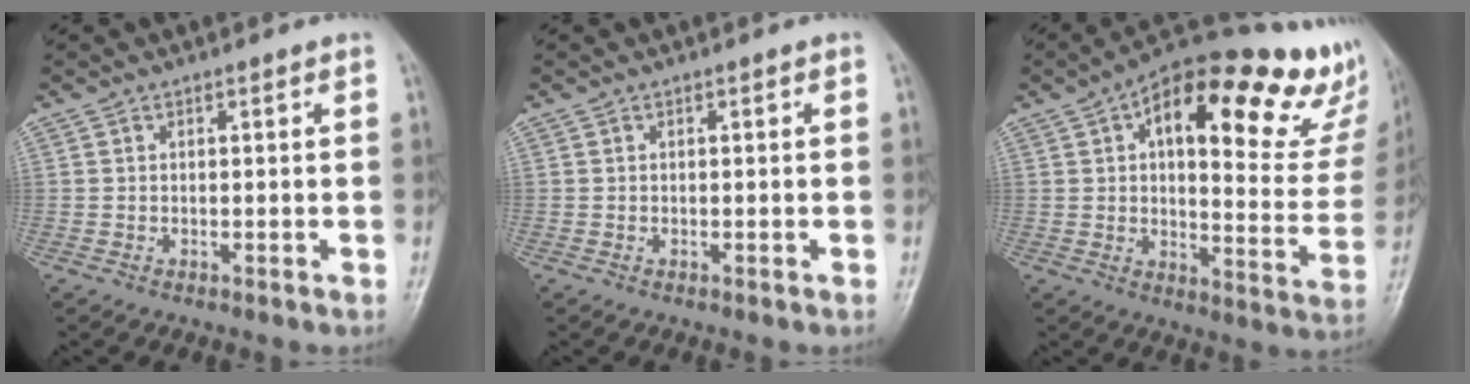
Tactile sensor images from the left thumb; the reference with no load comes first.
{"total": 0.0}
{"total": 30.2, "force": [14.8, 11.8, 23.5], "torque": [-0.273, -0.009, 0.200]}